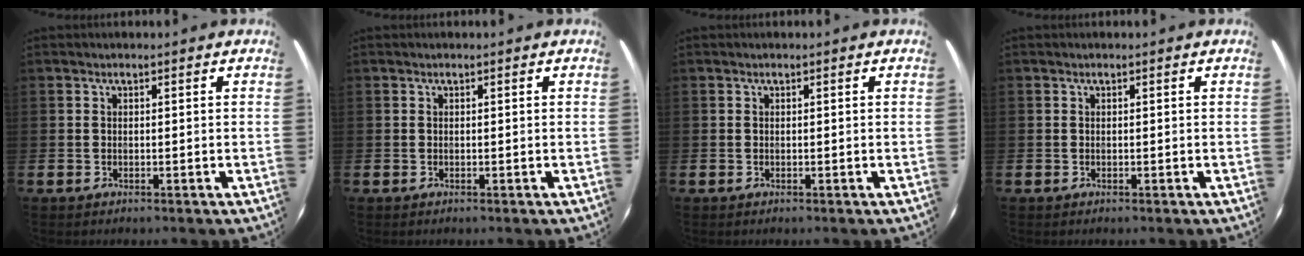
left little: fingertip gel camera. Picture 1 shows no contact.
{"total": 0.0}
{"total": 0.0}
{"total": 0.0}